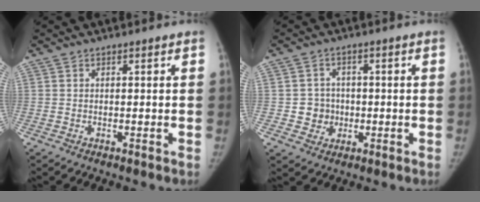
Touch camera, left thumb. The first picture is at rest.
{"total": 4.8, "force": [-0.6, 4.6, 1.0], "torque": [0.016, 0.010, -0.008]}